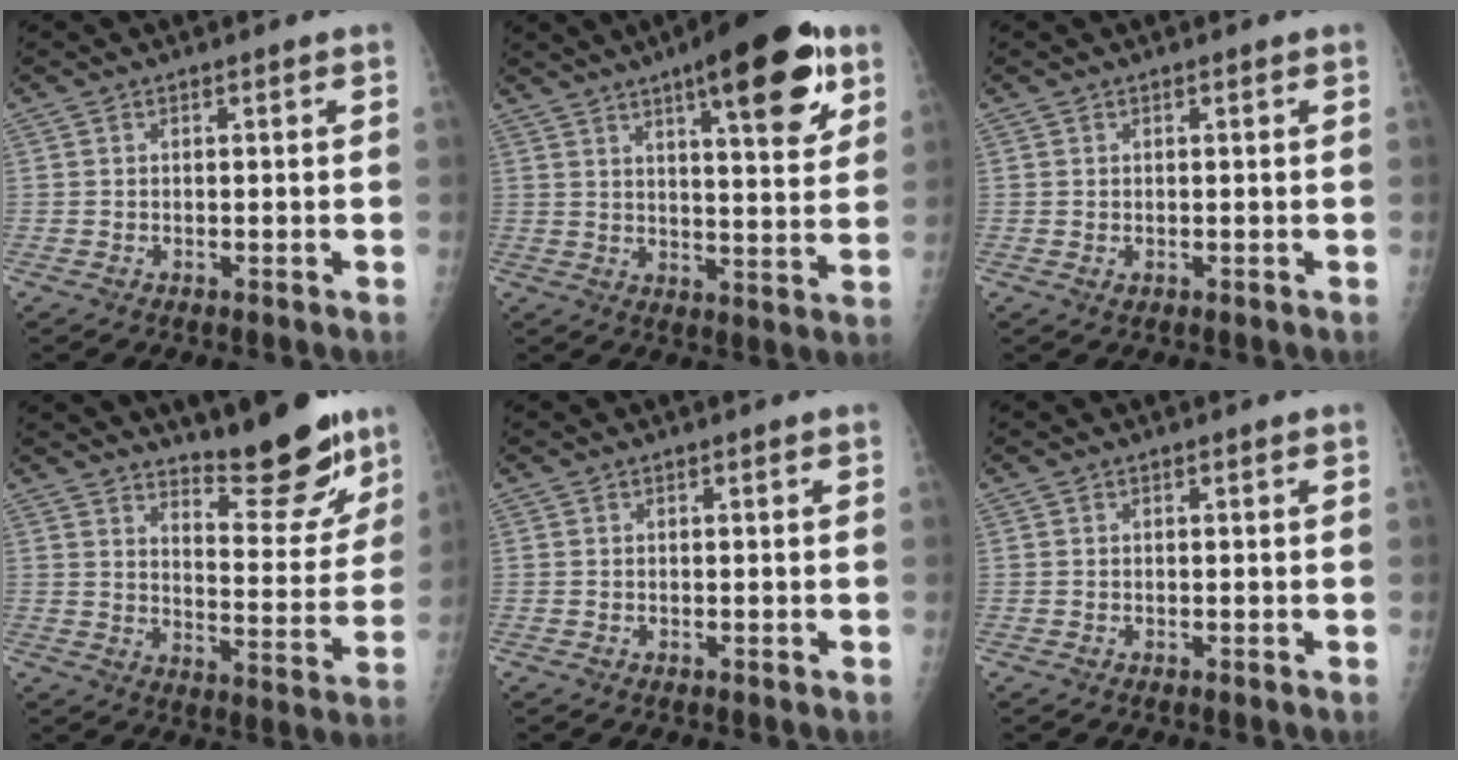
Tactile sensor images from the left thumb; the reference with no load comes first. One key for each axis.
{"total": 17.9, "fx": 9.5, "fy": 5.0, "fz": 14.3, "tx": -0.169, "ty": -0.037, "tz": 0.130}
{"total": 1.0, "fx": 0.3, "fy": 0.5, "fz": 0.9, "tx": -0.014, "ty": -0.002, "tz": 0.008}
{"total": 15.6, "fx": 12.5, "fy": 4.0, "fz": 8.5, "tx": -0.082, "ty": -0.104, "tz": 0.182}
{"total": 0.0}
{"total": 0.0}